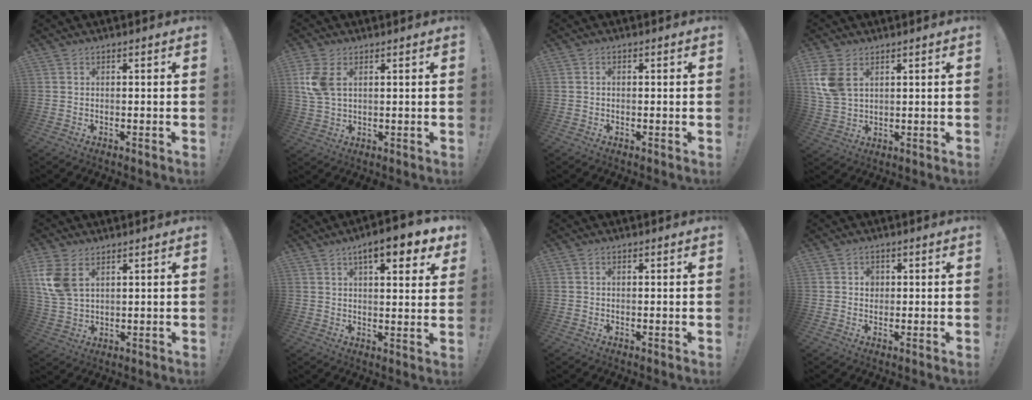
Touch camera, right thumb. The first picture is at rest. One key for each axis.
{"total": 7.6, "fx": 2.6, "fy": 4.4, "fz": 5.5, "tx": -0.117, "ty": -0.004, "tz": 0.049}
{"total": 1.0, "fx": -0.3, "fy": 0.8, "fz": 0.5, "tx": -0.011, "ty": 0.005, "tz": -0.005}
{"total": 8.5, "fx": 3.6, "fy": 5.4, "fz": 5.4, "tx": -0.104, "ty": -0.008, "tz": 0.072}
{"total": 8.8, "fx": 4.0, "fy": 5.5, "fz": 5.6, "tx": -0.116, "ty": -0.013, "tz": 0.076}
{"total": 9.5, "fx": 5.4, "fy": 2.5, "fz": 7.4, "tx": -0.096, "ty": -0.029, "tz": 0.085}
{"total": 0.6, "fx": 0.2, "fy": 0.5, "fz": 0.3, "tx": -0.011, "ty": 0.005, "tz": 0.005}
{"total": 2.7, "fx": 0.4, "fy": 2.4, "fz": 1.3, "tx": -0.004, "ty": -0.002, "tz": 0.002}